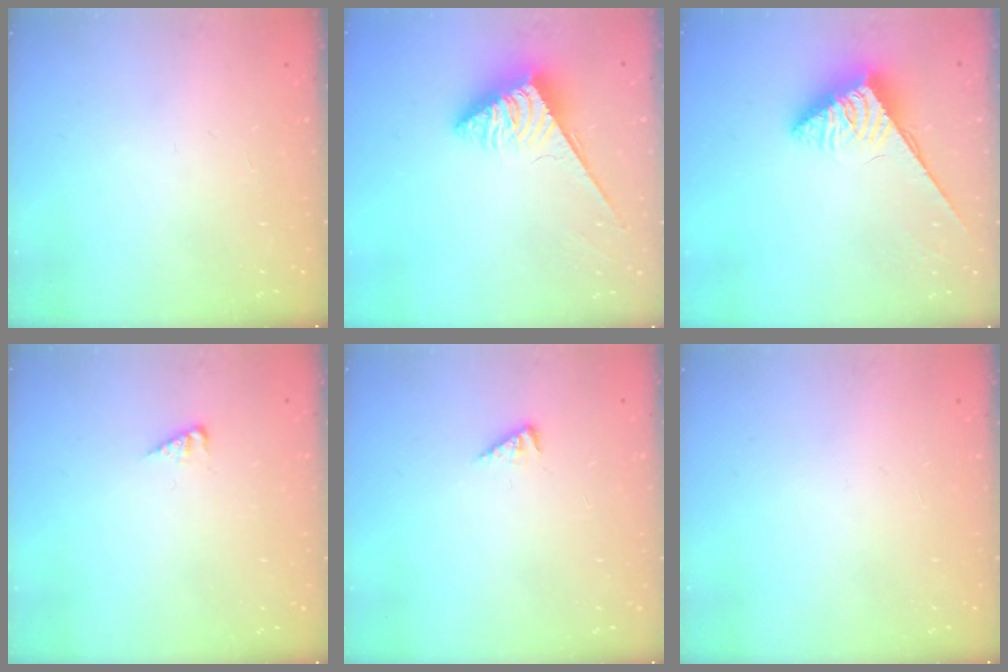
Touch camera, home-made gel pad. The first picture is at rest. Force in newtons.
{"total": 3.8, "press": 3.8, "slide": 0.5}
{"total": 3.7, "press": 3.6, "slide": 0.7}
{"total": 2.9, "press": 2.9, "slide": 0.4}
{"total": 1.4, "press": 1.4, "slide": 0.5}
{"total": 0.0}